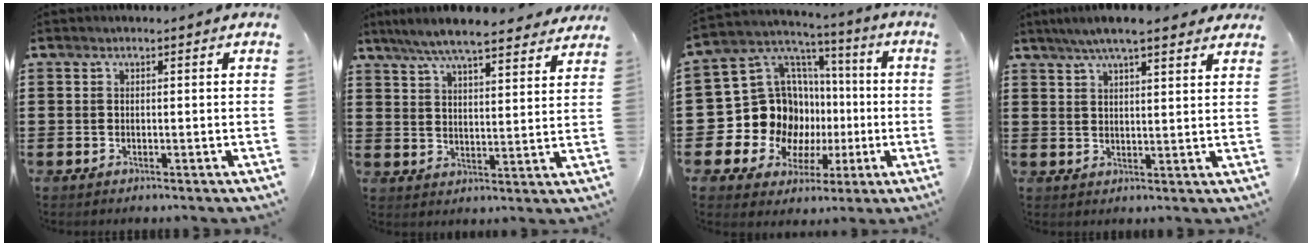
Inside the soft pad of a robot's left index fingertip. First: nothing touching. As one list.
[{"total": 7.1, "force": [6.4, 0.5, 3.1], "torque": [-0.081, -0.024, 0.114]}, {"total": 14.2, "force": [-1.9, 13.2, 4.9], "torque": [-0.129, -0.025, -0.013]}, {"total": 6.1, "force": [5.0, 0.8, 3.4], "torque": [-0.077, -0.003, 0.089]}]